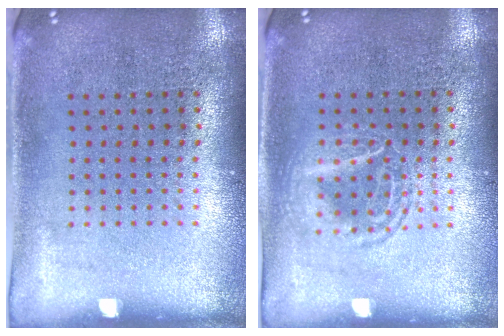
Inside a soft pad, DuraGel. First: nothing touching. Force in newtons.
{"total": 1.2, "press": 1.2, "slide": 0.1}